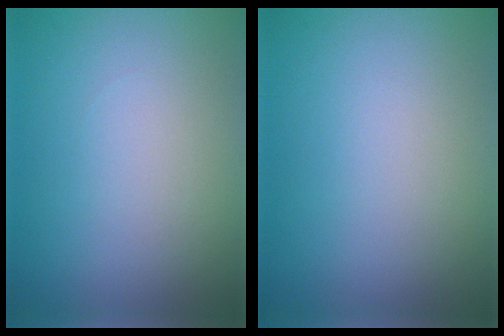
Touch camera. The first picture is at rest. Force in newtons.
{"total": 0.0}